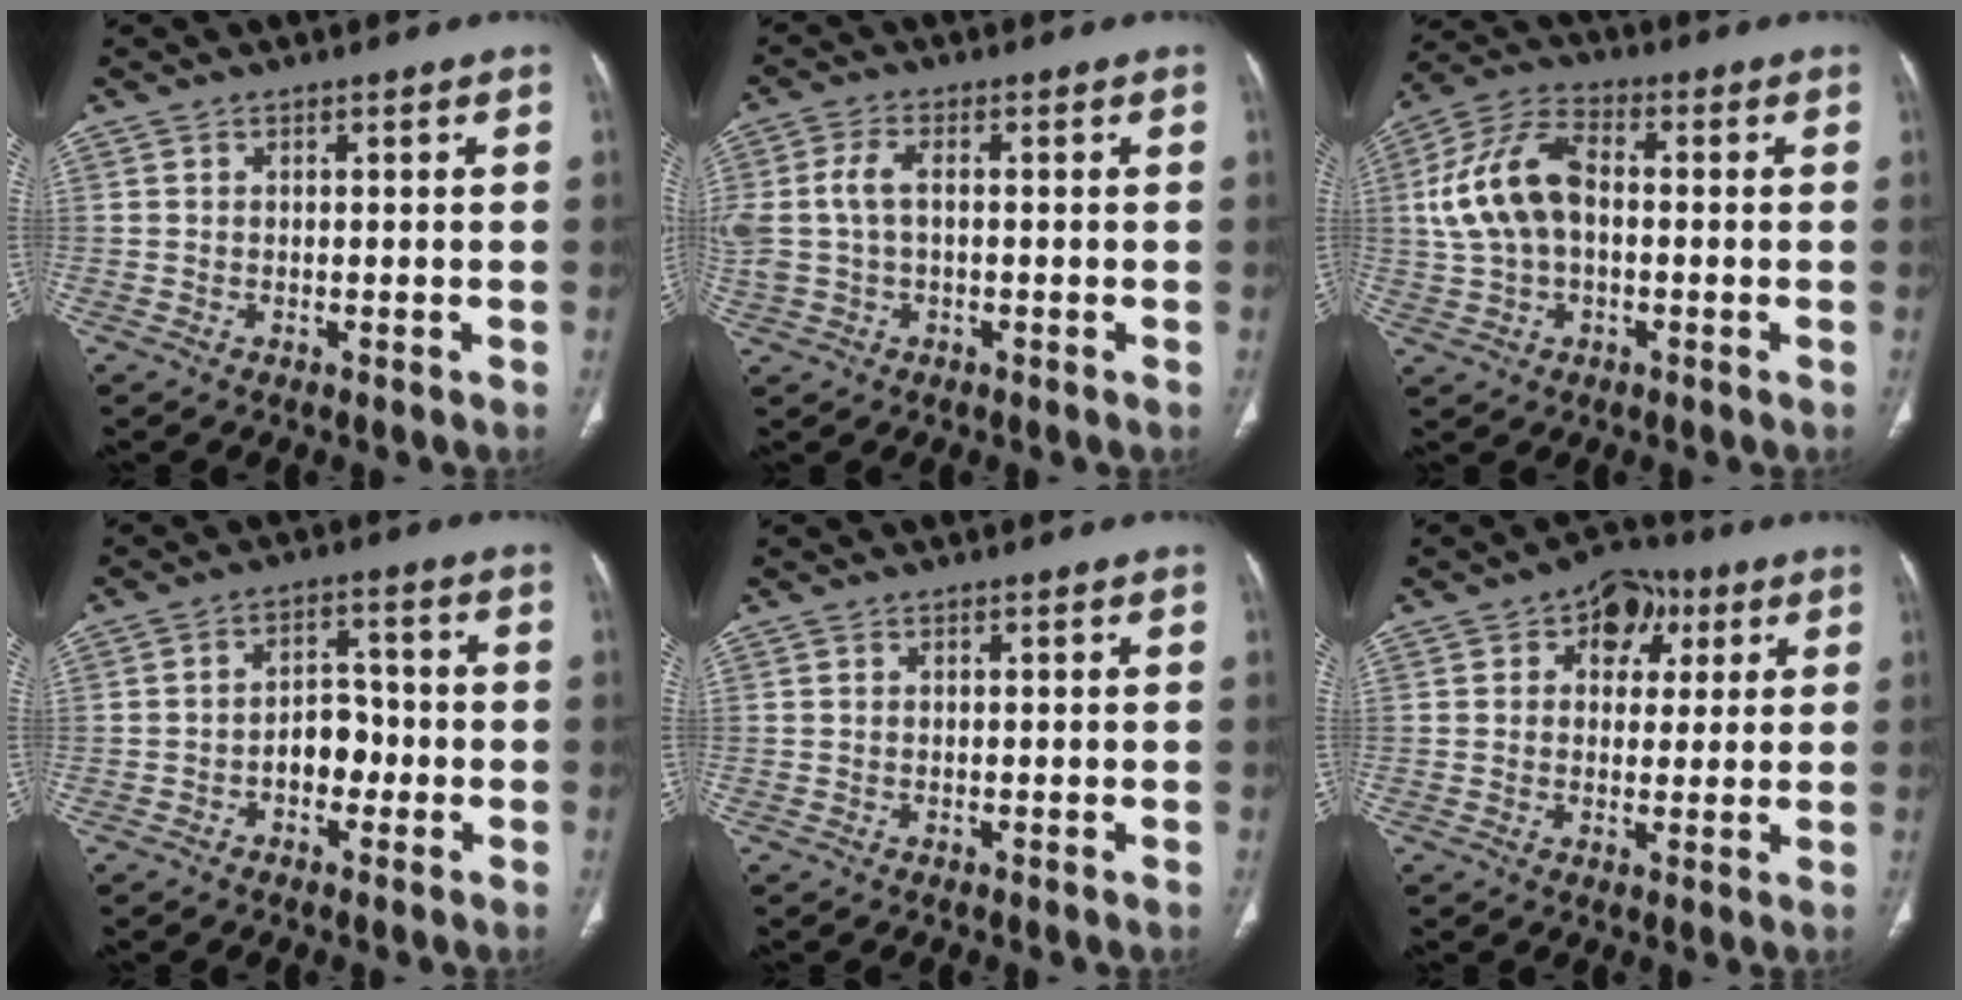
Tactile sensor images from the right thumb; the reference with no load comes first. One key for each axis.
{"total": 6.4, "fx": 0.4, "fy": 3.7, "fz": 5.2, "tx": -0.134, "ty": 0.017, "tz": 0.009}
{"total": 12.6, "fx": 0.5, "fy": 7.6, "fz": 10.0, "tx": -0.203, "ty": 0.032, "tz": 0.005}
{"total": 5.7, "fx": -1.9, "fy": 4.0, "fz": 3.6, "tx": -0.030, "ty": 0.028, "tz": -0.037}
{"total": 0.0}
{"total": 8.1, "fx": 3.1, "fy": 6.0, "fz": 4.4, "tx": -0.016, "ty": 0.001, "tz": 0.038}